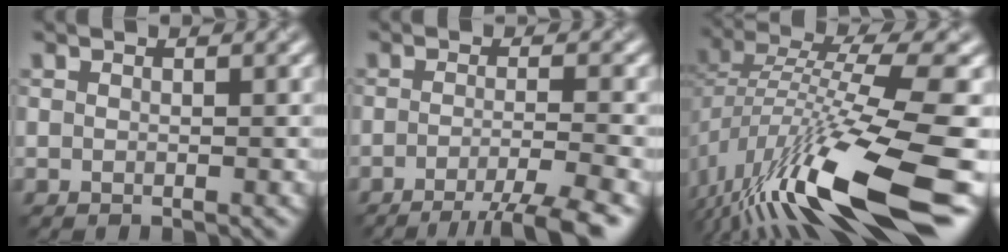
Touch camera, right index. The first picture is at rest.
{"total": 4.9, "force": [-3.0, 0.7, 3.8], "torque": [-0.053, -0.006, -0.054]}
{"total": 14.7, "force": [-6.4, 3.9, 12.7], "torque": [-0.248, -0.005, -0.104]}